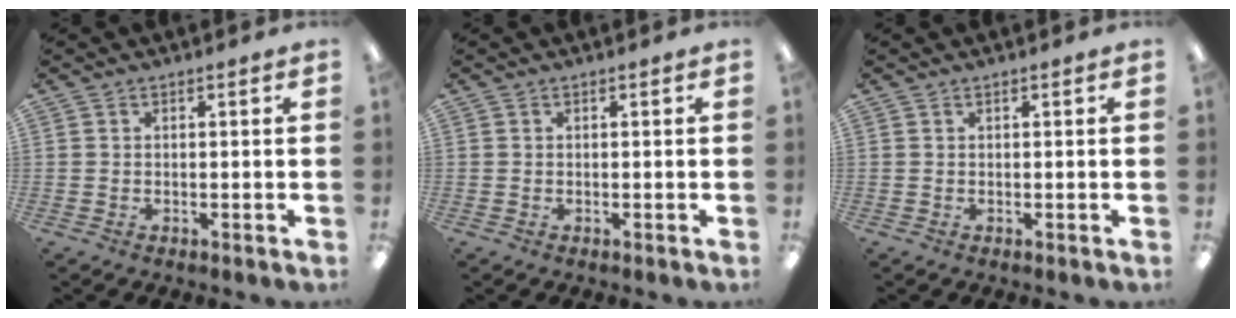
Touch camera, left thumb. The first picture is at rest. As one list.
[{"total": 0.0}, {"total": 0.0}]